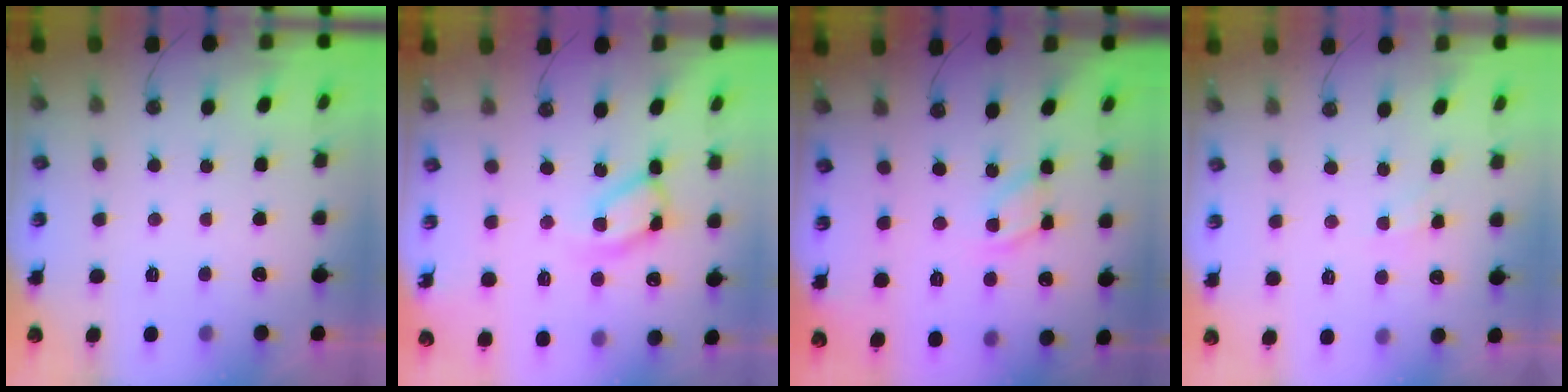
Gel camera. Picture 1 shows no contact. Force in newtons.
{"total": 12.9, "press": 12.8, "slide": 1.4}
{"total": 8.5, "press": 8.5, "slide": 0.4}
{"total": 2.1, "press": 2.1, "slide": 0.3}